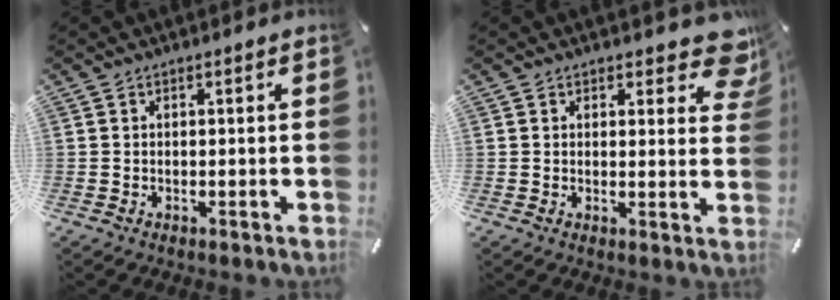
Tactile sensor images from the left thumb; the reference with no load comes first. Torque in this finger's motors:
{"motor_torque": [0.52, -0.34, 0.15, 0.05, 0.00]}